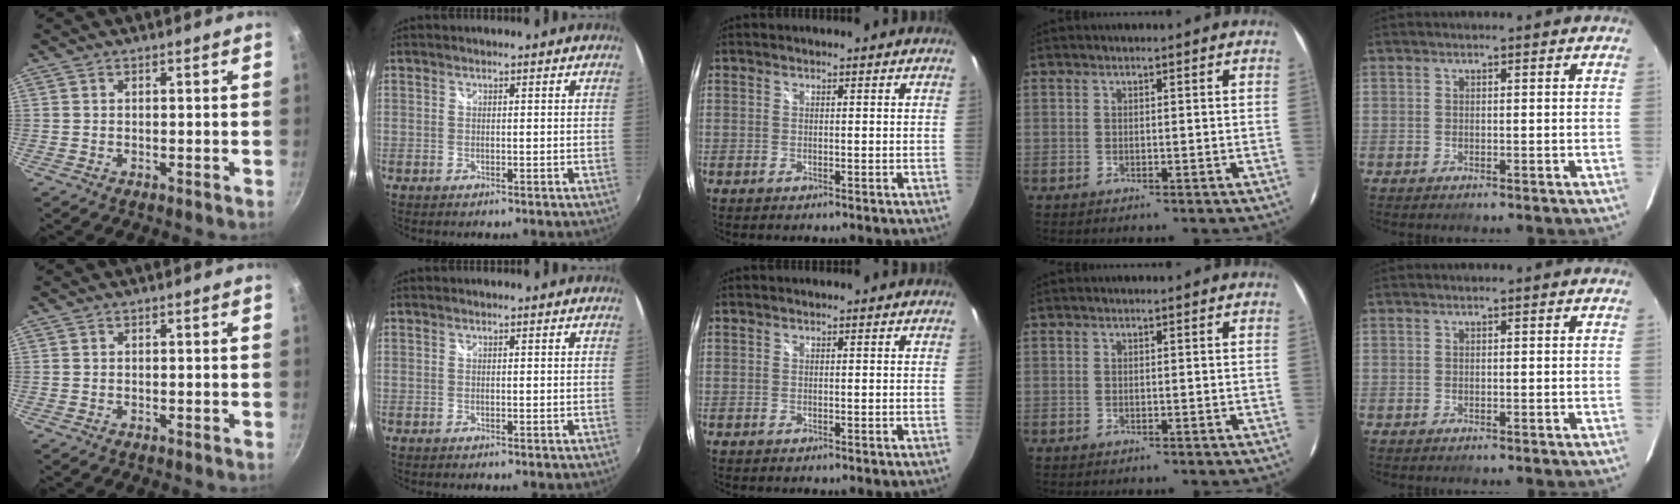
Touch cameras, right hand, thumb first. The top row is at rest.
{}